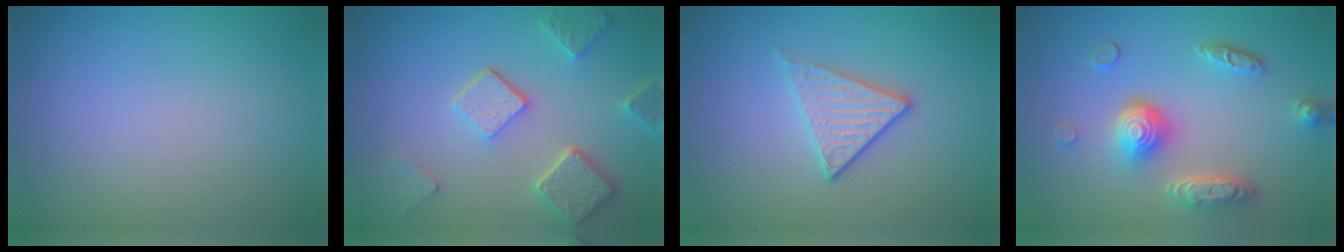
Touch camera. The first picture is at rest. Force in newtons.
{"total": 5.1, "press": 4.0, "slide": 3.2}
{"total": 2.3, "press": 2.0, "slide": 1.0}
{"total": 5.0, "press": 3.7, "slide": 3.4}